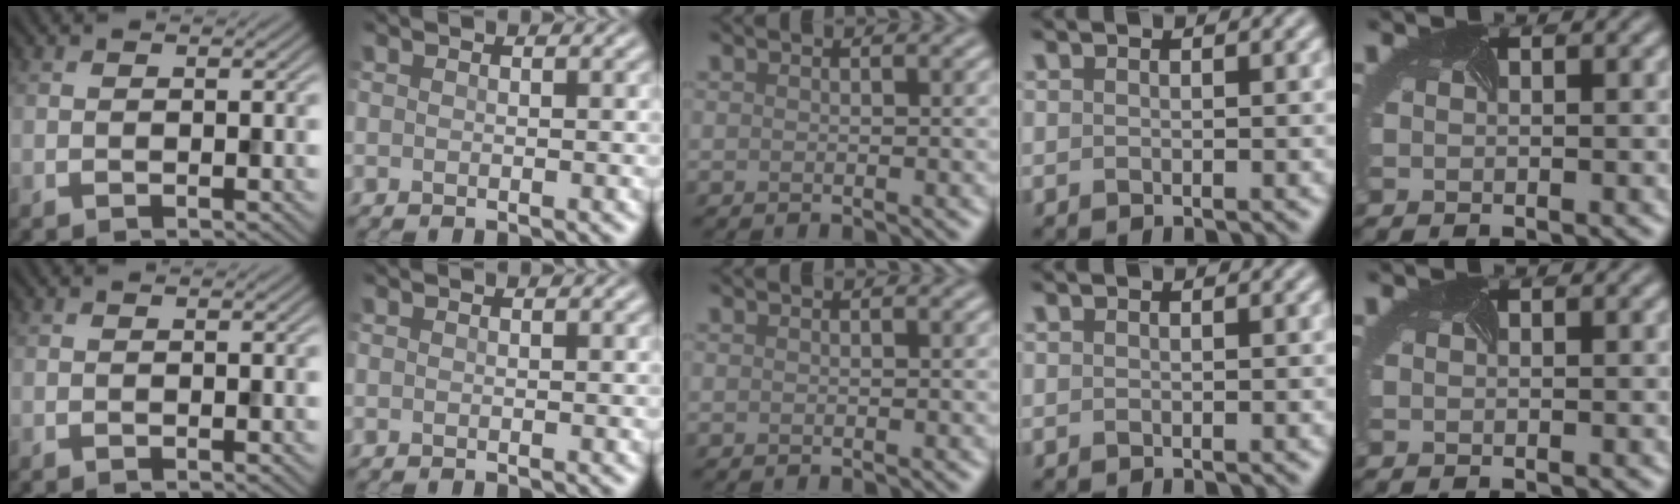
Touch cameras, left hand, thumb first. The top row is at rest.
{}